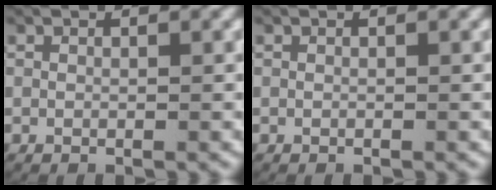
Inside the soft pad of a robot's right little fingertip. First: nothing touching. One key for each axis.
{"total": 0.0}